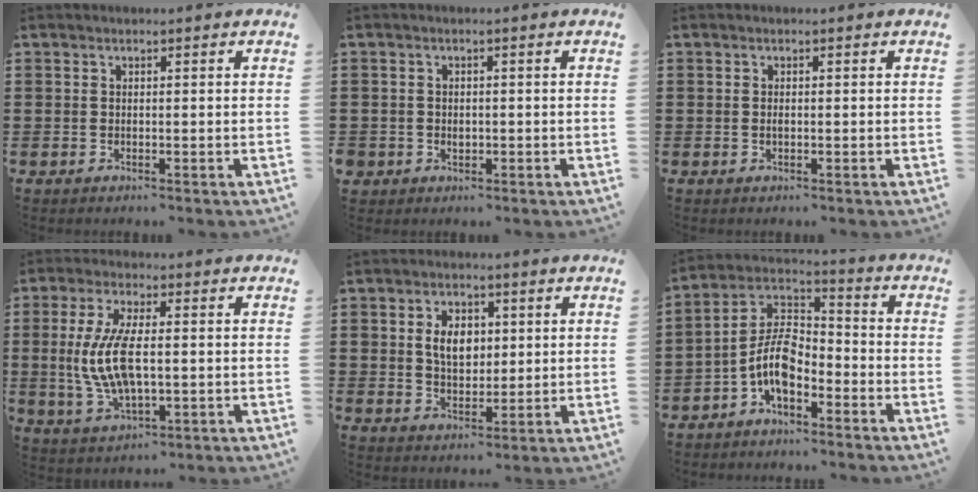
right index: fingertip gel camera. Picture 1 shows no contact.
{"total": 1.4, "force": [-0.4, 1.3, 0.1], "torque": [-0.007, 0.005, -0.011]}
{"total": 0.5, "force": [-0.1, 0.2, 0.5], "torque": [-0.010, -0.001, -0.001]}
{"total": 9.8, "force": [-0.1, 3.8, 9.0], "torque": [-0.211, -0.010, -0.012]}
{"total": 5.5, "force": [1.0, 3.7, 3.9], "torque": [-0.080, 0.011, 0.014]}
{"total": 8.4, "force": [-3.7, 4.1, 6.3], "torque": [-0.154, -0.007, -0.078]}